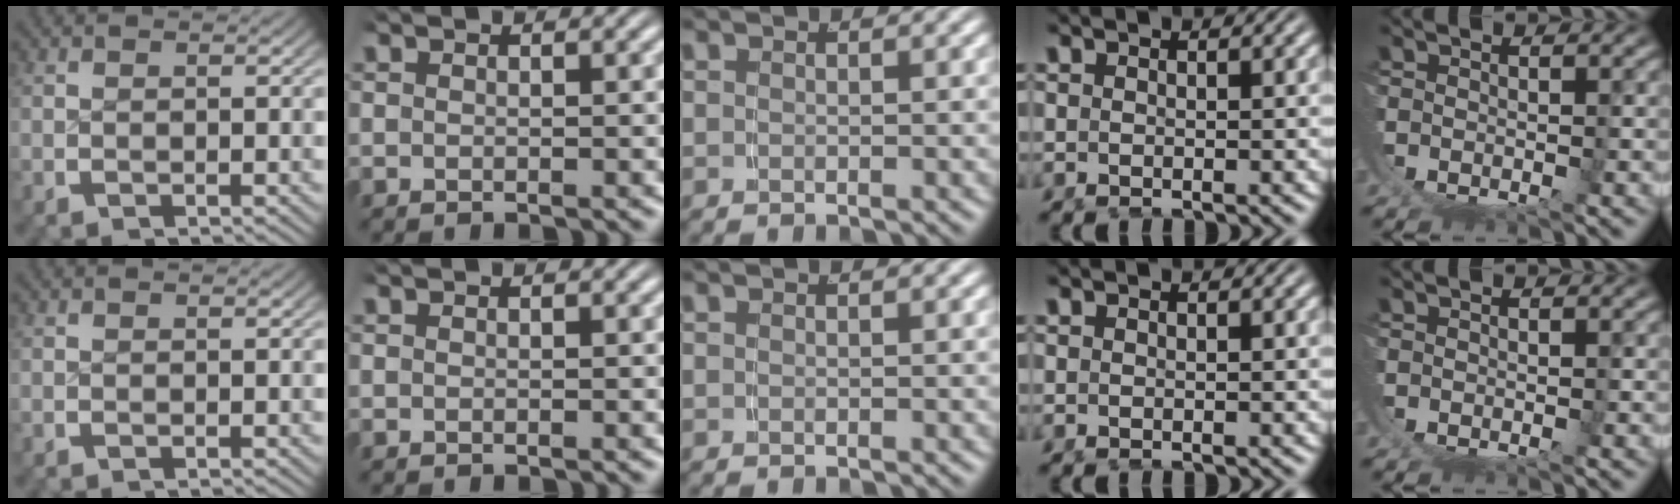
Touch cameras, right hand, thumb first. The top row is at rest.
{}